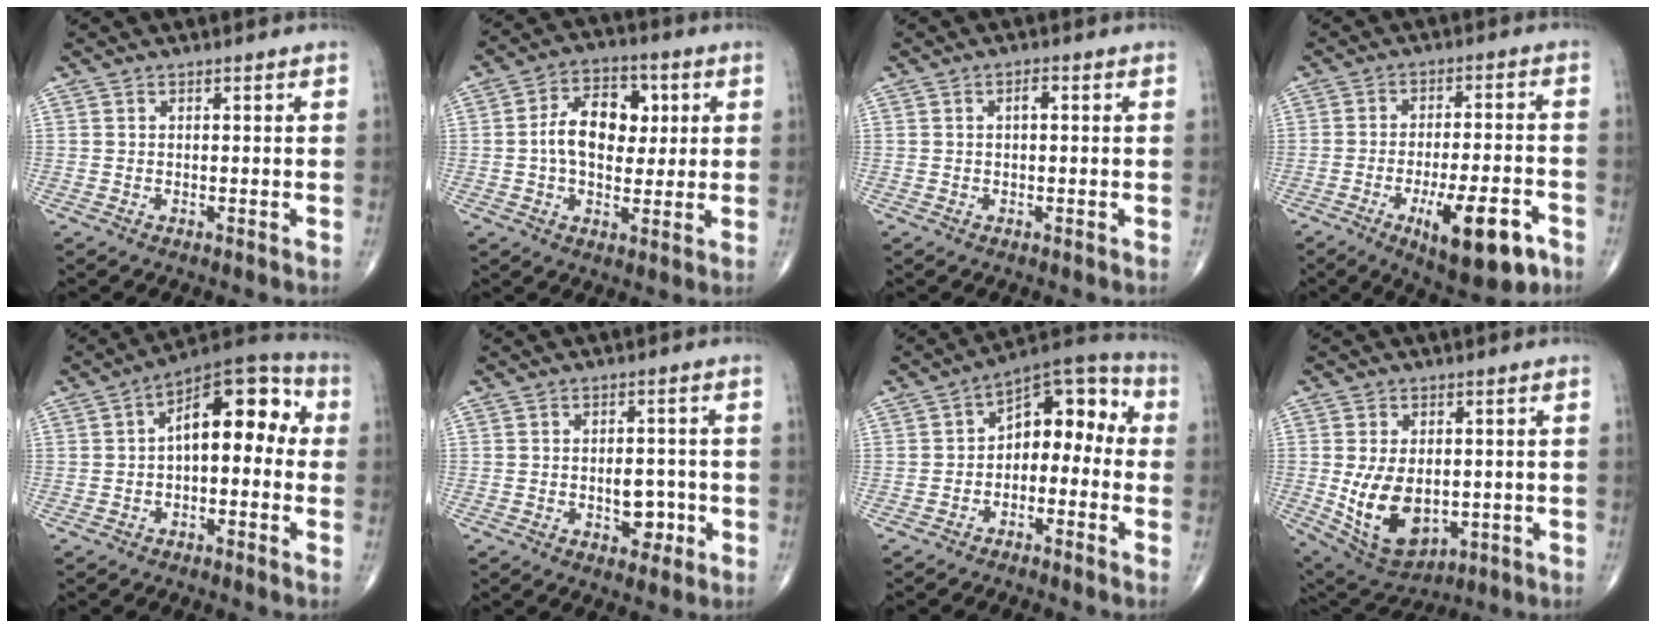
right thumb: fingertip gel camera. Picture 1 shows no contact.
{"total": 11.4, "force": [1.3, 7.5, 8.5], "torque": [-0.112, 0.012, 0.015]}
{"total": 1.5, "force": [0.2, 0.7, 1.3], "torque": [-0.022, 0.004, 0.002]}
{"total": 14.3, "force": [-6.7, 4.7, 11.7], "torque": [-0.168, 0.022, -0.093]}
{"total": 13.3, "force": [0.8, 7.0, 11.2], "torque": [-0.130, 0.047, -0.003]}
{"total": 4.9, "force": [-1.4, 3.1, 3.5], "torque": [-0.021, 0.008, -0.015]}
{"total": 11.2, "force": [-1.5, 7.2, 8.4], "torque": [-0.080, 0.056, -0.040]}
{"total": 12.8, "force": [-1.4, 8.1, 9.8], "torque": [-0.155, -0.007, 0.003]}